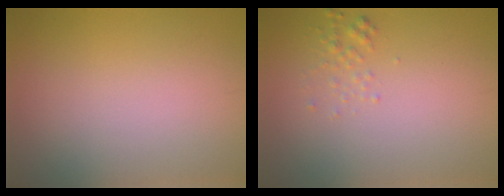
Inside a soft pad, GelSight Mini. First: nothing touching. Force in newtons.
{"total": 1.0, "press": 1.0, "slide": 0.0}